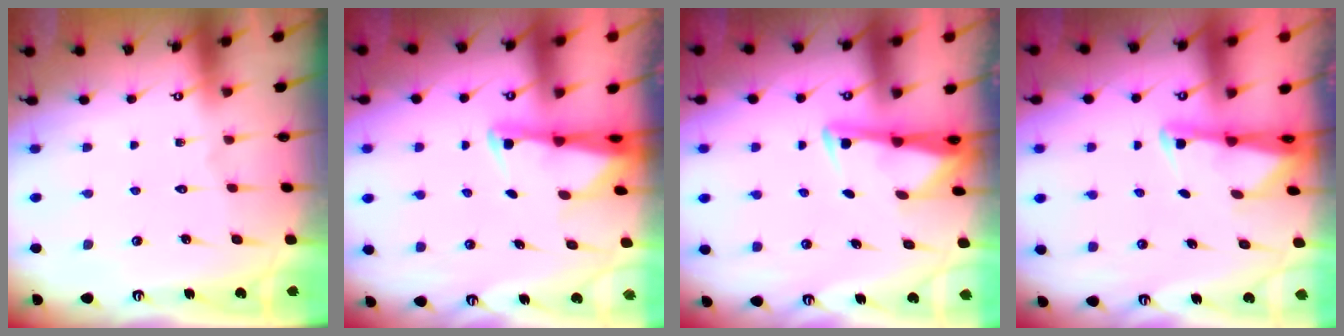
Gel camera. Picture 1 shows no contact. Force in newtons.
{"total": 2.5, "press": 2.5, "slide": 0.5}
{"total": 2.9, "press": 2.8, "slide": 0.5}
{"total": 2.1, "press": 2.1, "slide": 0.4}